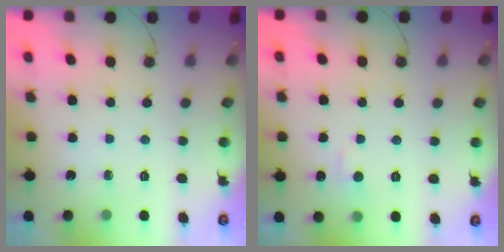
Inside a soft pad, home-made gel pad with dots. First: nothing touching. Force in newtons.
{"total": 1.8, "press": 1.7, "slide": 0.6}